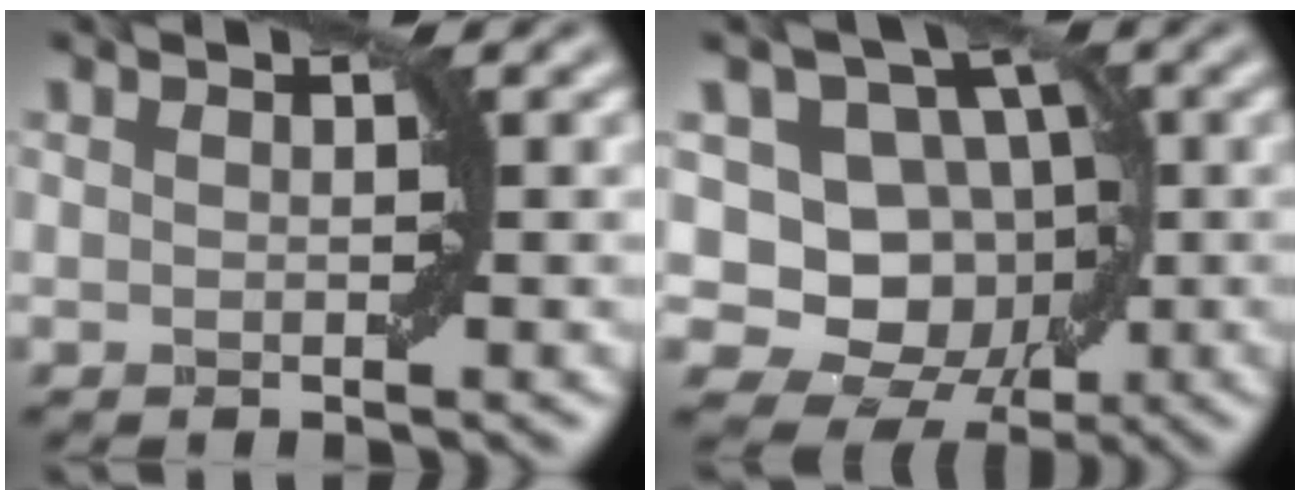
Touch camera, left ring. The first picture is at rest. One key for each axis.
{"total": 10.8, "fx": 0.2, "fy": 9.2, "fz": 5.6, "tx": -0.063, "ty": 0.028, "tz": -0.023}